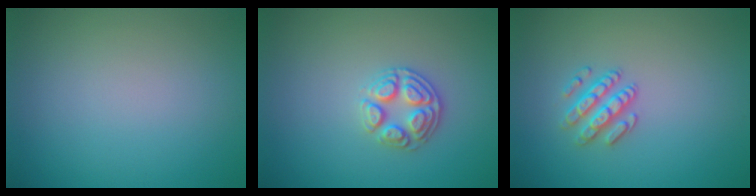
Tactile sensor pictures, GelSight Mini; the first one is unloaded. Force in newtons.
{"total": 2.9, "press": 2.8, "slide": 0.7}
{"total": 2.5, "press": 2.3, "slide": 0.9}